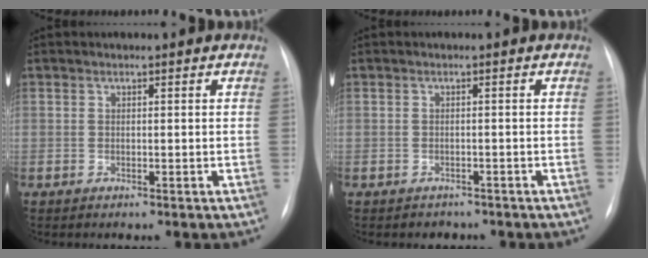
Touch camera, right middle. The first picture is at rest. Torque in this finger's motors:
{"motor_torque": [0.12, -0.40, -0.01, 0.00]}